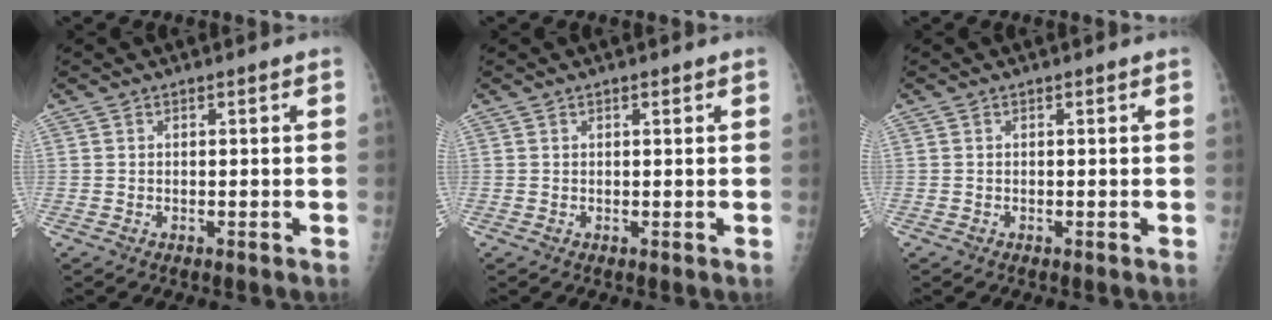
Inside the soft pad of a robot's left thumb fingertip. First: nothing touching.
{"total": 0.5, "force": [0.3, 0.2, 0.3], "torque": [-0.007, -0.002, 0.005]}
{"total": 0.0}